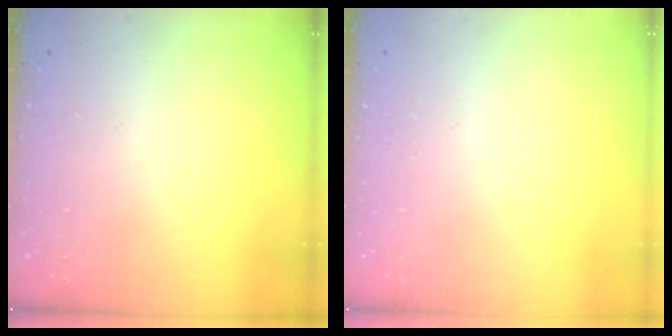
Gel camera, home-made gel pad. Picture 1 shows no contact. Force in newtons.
{"total": 0.0}